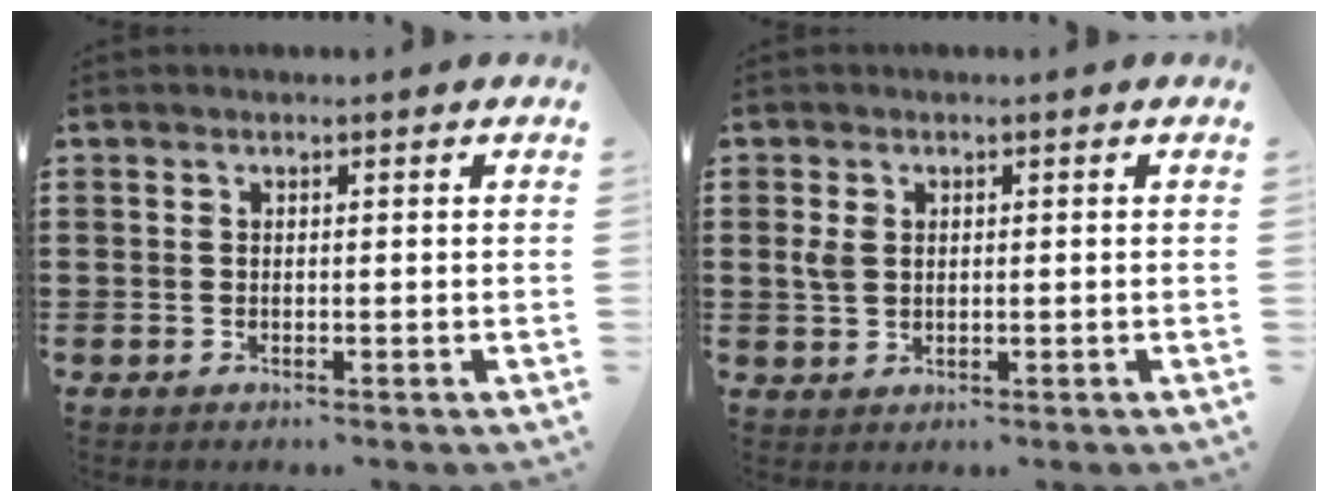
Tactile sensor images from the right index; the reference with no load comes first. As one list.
[{"total": 2.5, "force": [0.6, 1.7, 1.8], "torque": [-0.048, 0.004, 0.007]}]